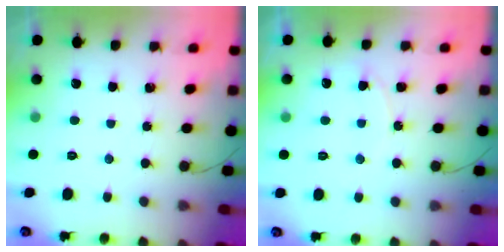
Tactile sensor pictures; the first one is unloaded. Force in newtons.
{"total": 6.5, "press": 6.5, "slide": 0.6}